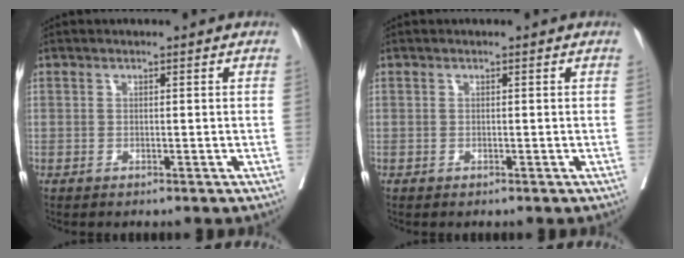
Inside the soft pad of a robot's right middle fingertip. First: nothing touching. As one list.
[{"total": 0.0}]